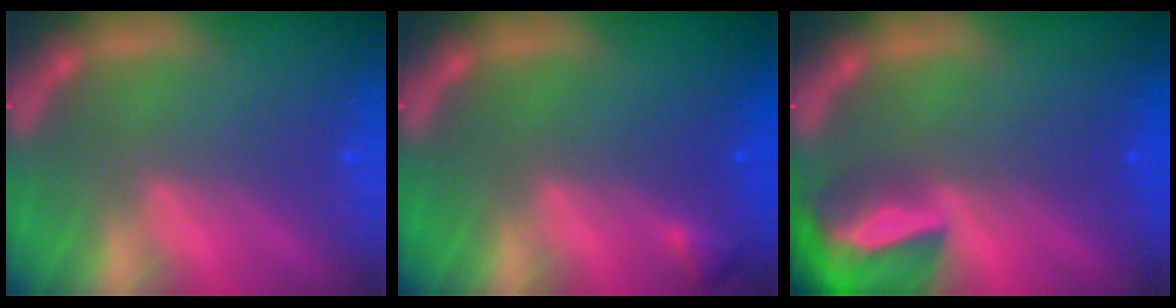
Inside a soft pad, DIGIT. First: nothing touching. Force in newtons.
{"total": 0.9}
{"total": 8.5}